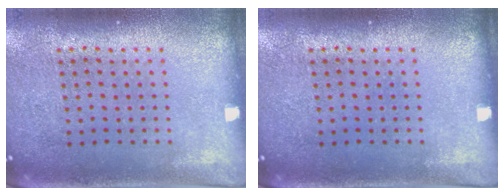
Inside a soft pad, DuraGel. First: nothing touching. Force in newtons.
{"total": 0.0}